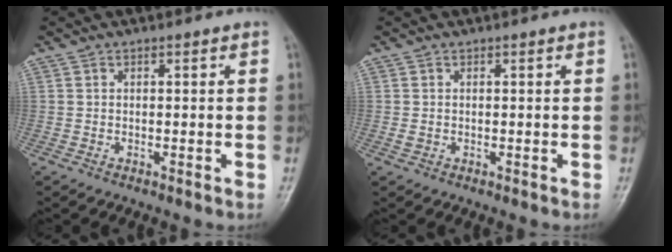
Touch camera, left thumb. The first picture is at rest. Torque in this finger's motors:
{"motor_torque": [-0.03, 0.08, 0.33, 0.05, 0.01]}